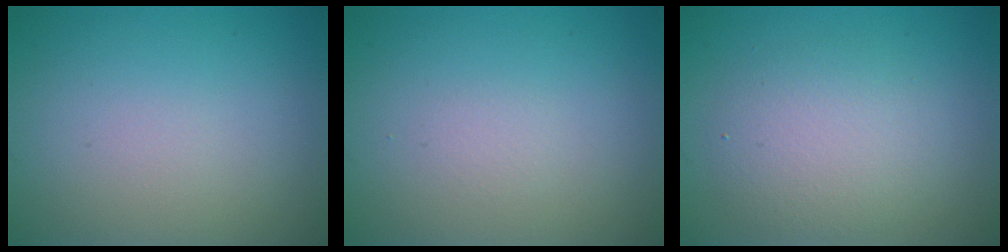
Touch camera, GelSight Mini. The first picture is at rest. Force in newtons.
{"total": 0.6, "press": 0.6, "slide": 0.1}
{"total": 3.7, "press": 3.7, "slide": 0.2}